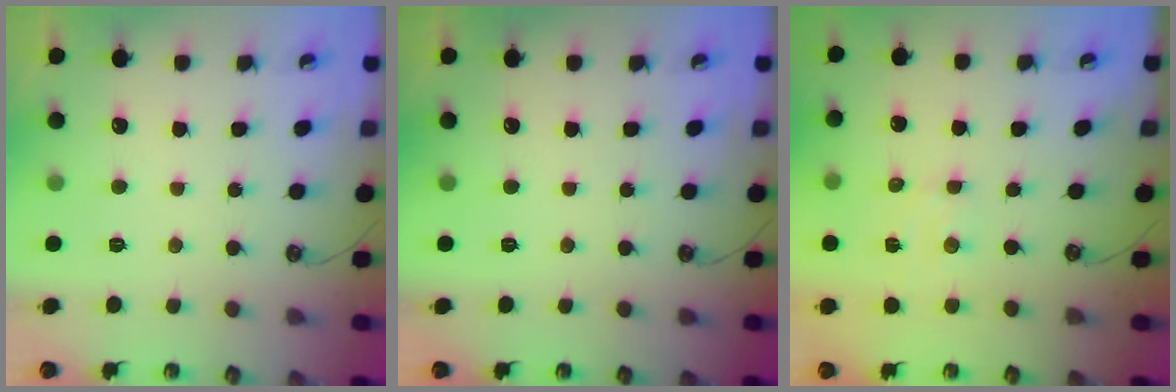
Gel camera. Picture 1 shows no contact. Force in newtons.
{"total": 0.0}
{"total": 1.5, "press": 1.5, "slide": 0.2}